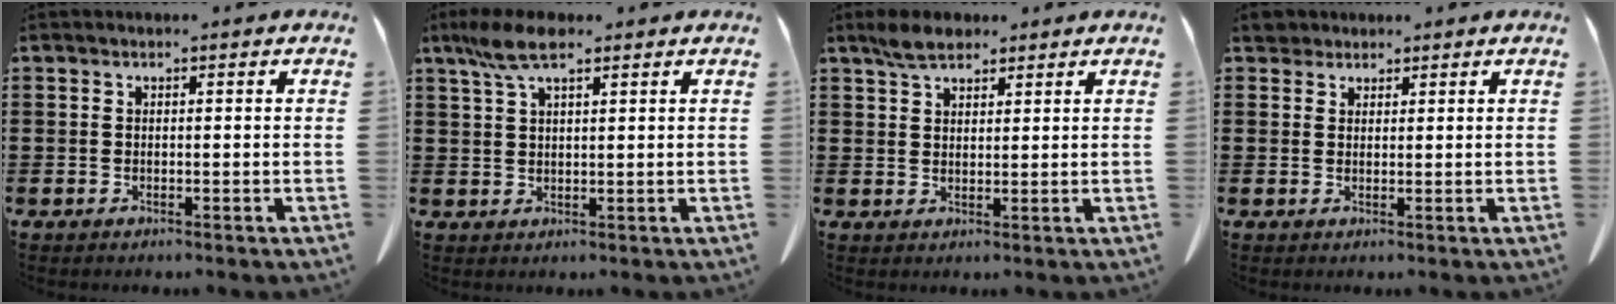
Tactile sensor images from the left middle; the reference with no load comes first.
{"total": 5.8, "force": [3.3, 1.6, 4.5], "torque": [-0.101, 0.000, 0.059]}
{"total": 3.8, "force": [3.0, 1.5, 1.9], "torque": [-0.043, 0.006, 0.056]}
{"total": 2.5, "force": [2.2, 1.1, 0.4], "torque": [-0.016, 0.002, 0.044]}